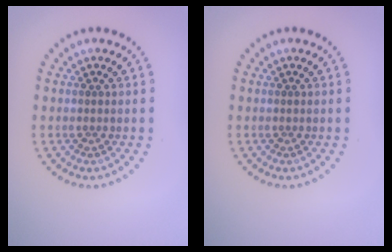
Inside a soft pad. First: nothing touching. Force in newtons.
{"total": 0.0}